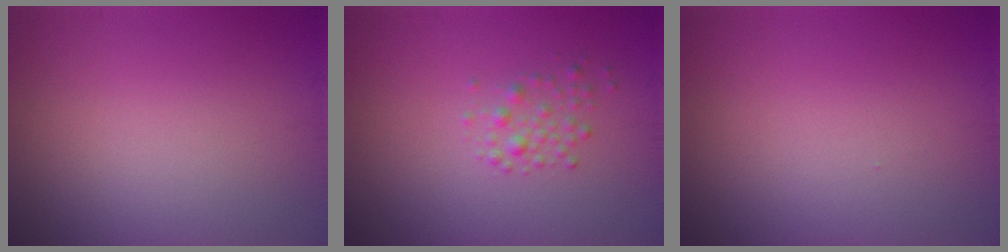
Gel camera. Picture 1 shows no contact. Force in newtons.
{"total": 1.4, "press": 1.4, "slide": 0.0}
{"total": 0.0}